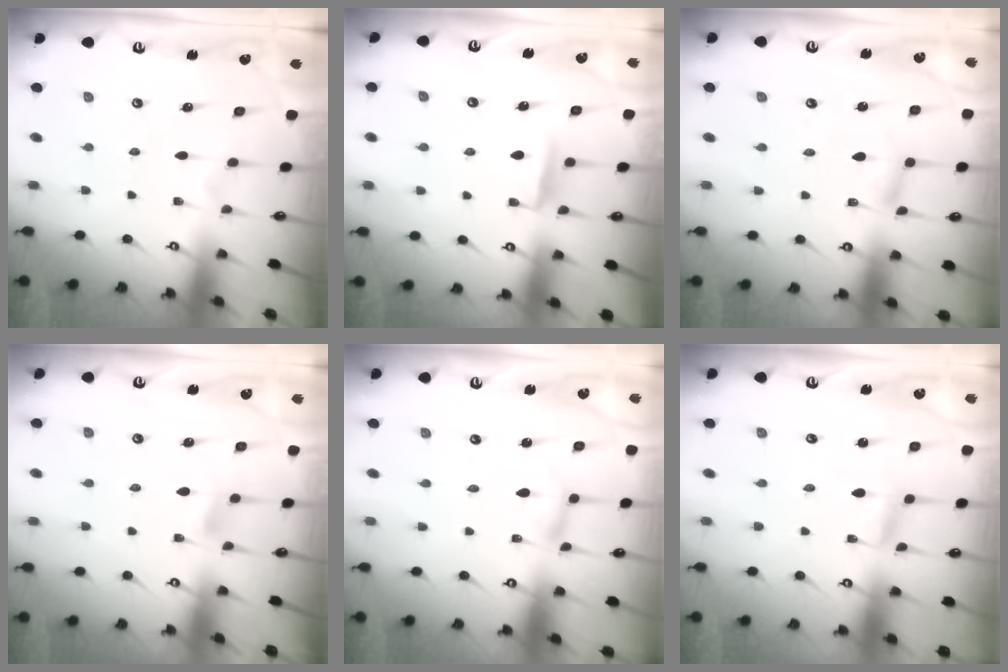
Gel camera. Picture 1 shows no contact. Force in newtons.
{"total": 6.2, "press": 6.2, "slide": 0.6}
{"total": 2.8, "press": 2.7, "slide": 0.3}
{"total": 5.2, "press": 5.1, "slide": 0.6}
{"total": 3.5, "press": 3.5, "slide": 0.3}
{"total": 2.0, "press": 2.0, "slide": 0.2}